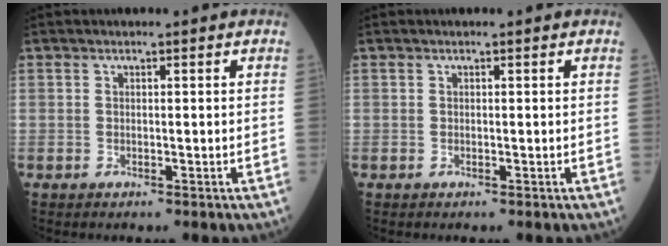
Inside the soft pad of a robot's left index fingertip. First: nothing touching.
{"total": 0.0}